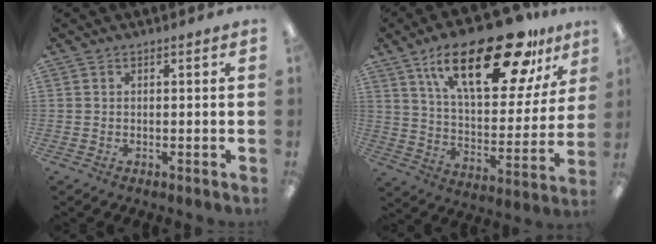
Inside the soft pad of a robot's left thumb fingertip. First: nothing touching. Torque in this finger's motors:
{"motor_torque": [0.90, 0.85, 1.64, -1.13, 0.35]}